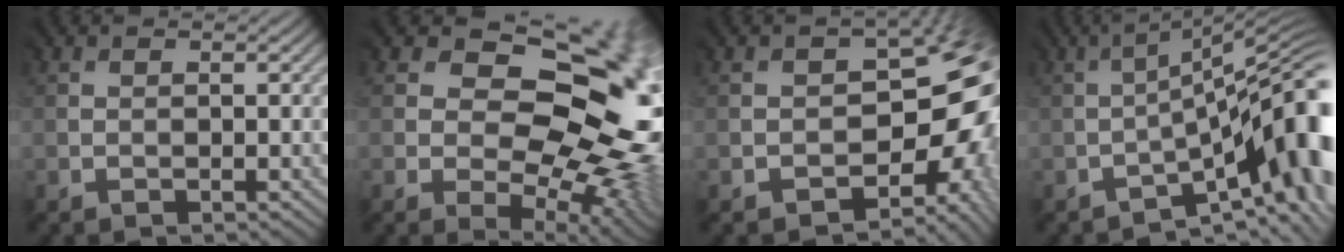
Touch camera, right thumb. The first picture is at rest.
{"total": 17.4, "force": [0.9, 11.2, 13.2], "torque": [-0.106, -0.002, 0.033]}
{"total": 13.4, "force": [-4.3, 8.8, 9.2], "torque": [-0.057, -0.008, -0.037]}
{"total": 13.0, "force": [-5.1, 3.7, 11.4], "torque": [-0.150, 0.001, -0.074]}